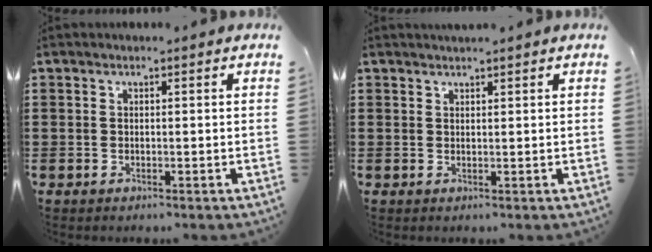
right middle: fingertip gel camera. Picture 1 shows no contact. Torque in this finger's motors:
{"motor_torque": [0.20, -0.31, 0.08, 0.04]}